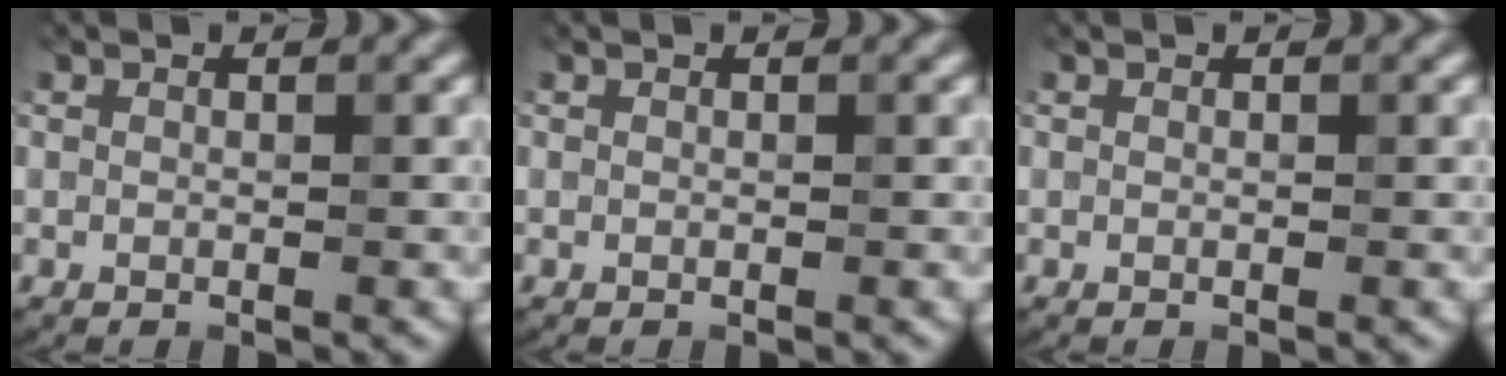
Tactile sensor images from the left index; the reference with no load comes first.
{"total": 0.0}
{"total": 0.0}